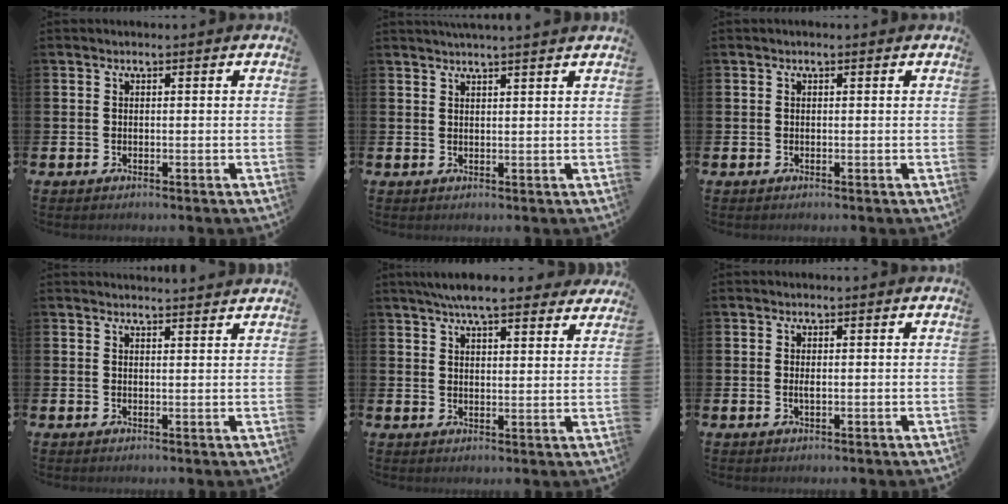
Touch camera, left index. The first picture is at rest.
{"total": 2.1, "force": [2.1, -0.4, 0.1], "torque": [0.003, -0.012, 0.038]}
{"total": 0.0}
{"total": 2.1, "force": [2.1, -0.1, -0.1], "torque": [0.012, -0.016, 0.035]}
{"total": 7.0, "force": [6.4, 1.2, 2.4], "torque": [-0.049, -0.023, 0.115]}
{"total": 0.7, "force": [0.0, 0.2, 0.7], "torque": [-0.018, 0.000, 0.002]}